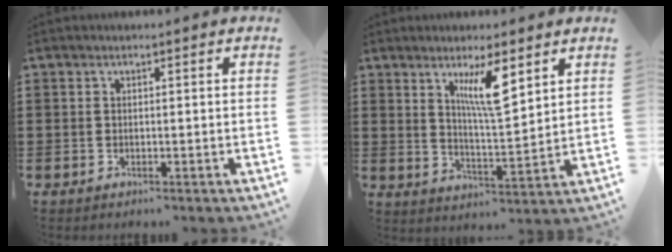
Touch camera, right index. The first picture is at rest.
{"total": 7.5, "force": [4.0, 1.5, 6.1], "torque": [-0.114, -0.007, 0.066]}